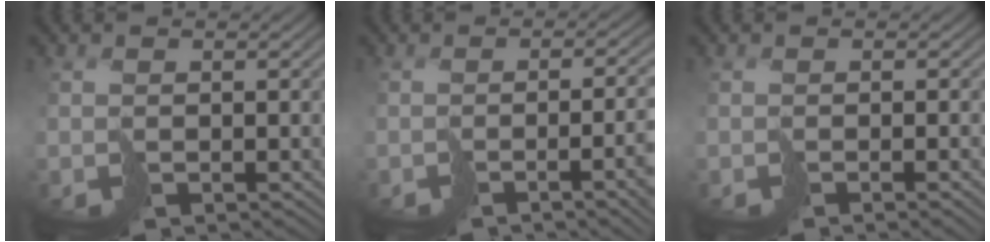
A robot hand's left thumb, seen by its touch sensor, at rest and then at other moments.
{"total": 8.9, "force": [-2.3, 2.8, 8.1], "torque": [-0.087, -0.010, -0.034]}
{"total": 2.3, "force": [-0.8, 0.3, 2.1], "torque": [-0.030, 0.001, -0.018]}